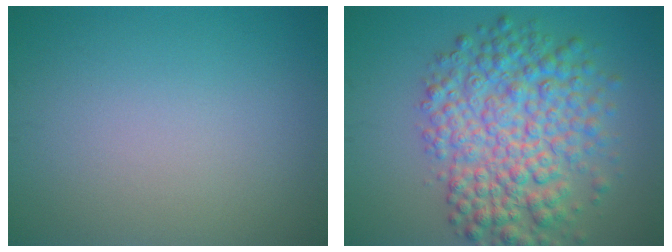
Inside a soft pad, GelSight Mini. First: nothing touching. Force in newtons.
{"total": 8.4, "press": 8.4, "slide": 0.1}